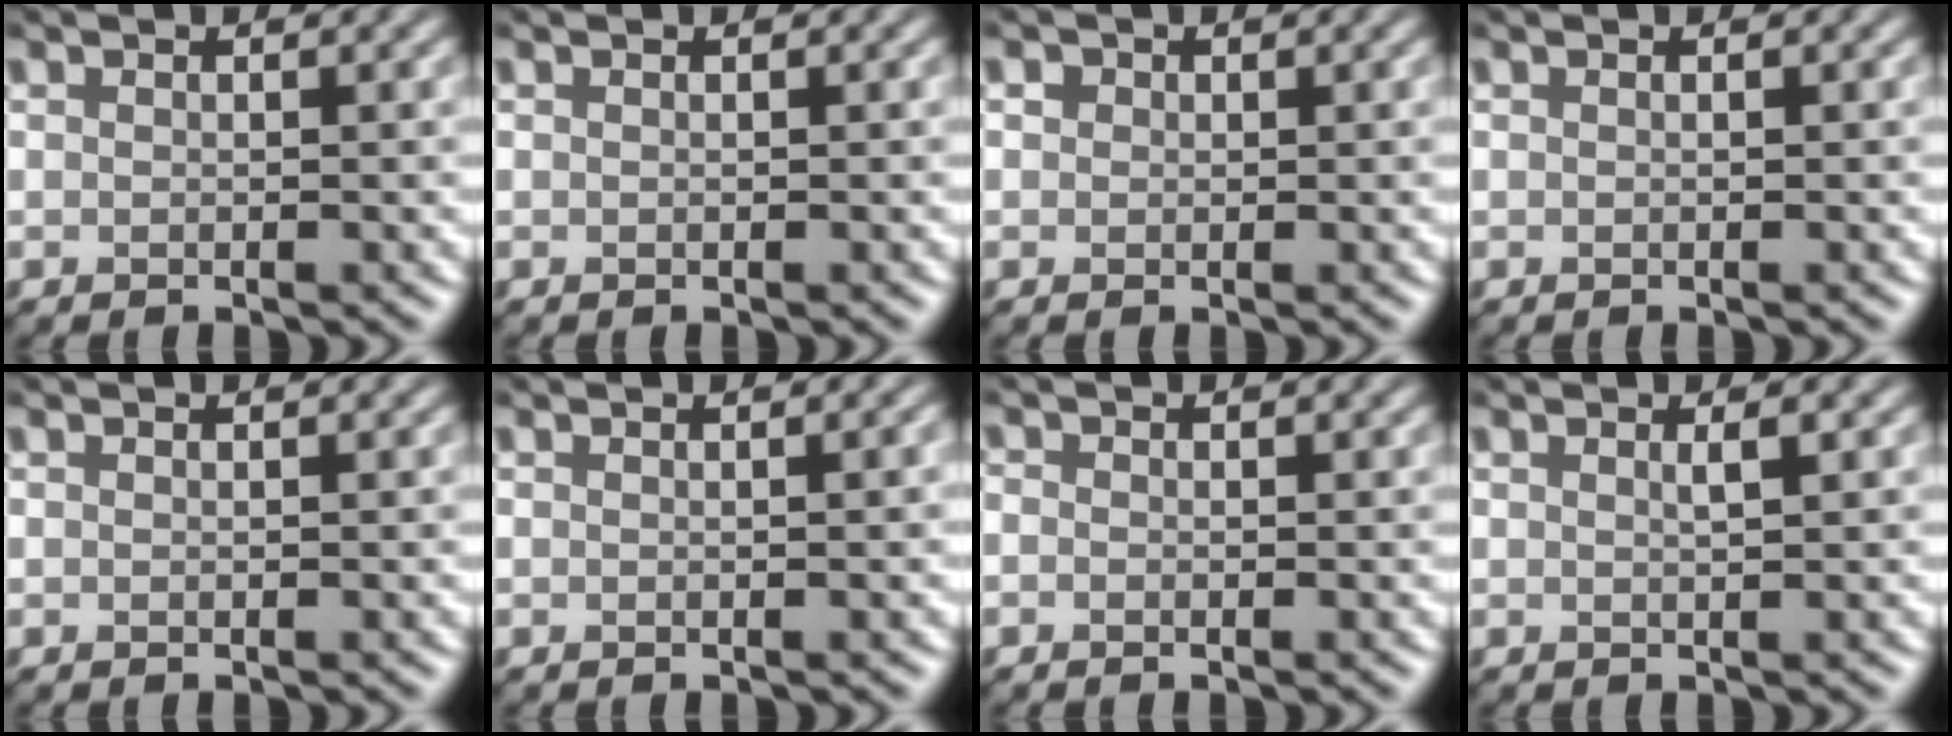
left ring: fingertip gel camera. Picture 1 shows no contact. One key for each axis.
{"total": 0.0}
{"total": 0.8, "fx": 0.3, "fy": 0.7, "fz": 0.2, "tx": -0.002, "ty": -0.001, "tz": -0.001}
{"total": 0.0}
{"total": 0.0}
{"total": 1.4, "fx": 0.0, "fy": 0.4, "fz": 1.4, "tx": -0.012, "ty": 0.004, "tz": -0.002}
{"total": 0.5, "fx": -0.2, "fy": 0.4, "fz": 0.2, "tx": -0.001, "ty": -0.004, "tz": -0.007}
{"total": 1.0, "fx": 0.4, "fy": 0.2, "fz": 0.9, "tx": -0.009, "ty": 0.002, "tz": 0.003}